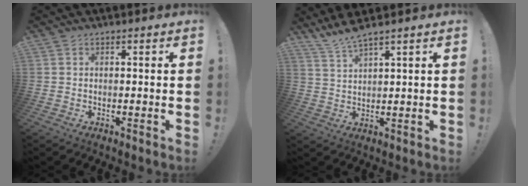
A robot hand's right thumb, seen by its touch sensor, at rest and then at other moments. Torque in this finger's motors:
{"motor_torque": [-0.01, 0.01, 0.39, 0.36, 0.00]}